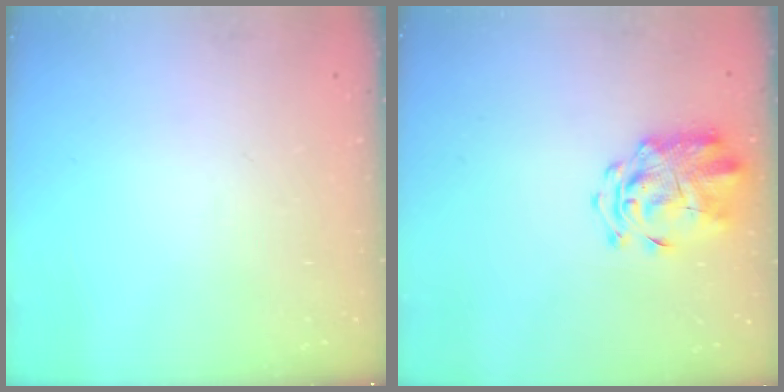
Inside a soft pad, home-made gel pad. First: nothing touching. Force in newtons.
{"total": 3.5, "press": 3.4, "slide": 1.0}